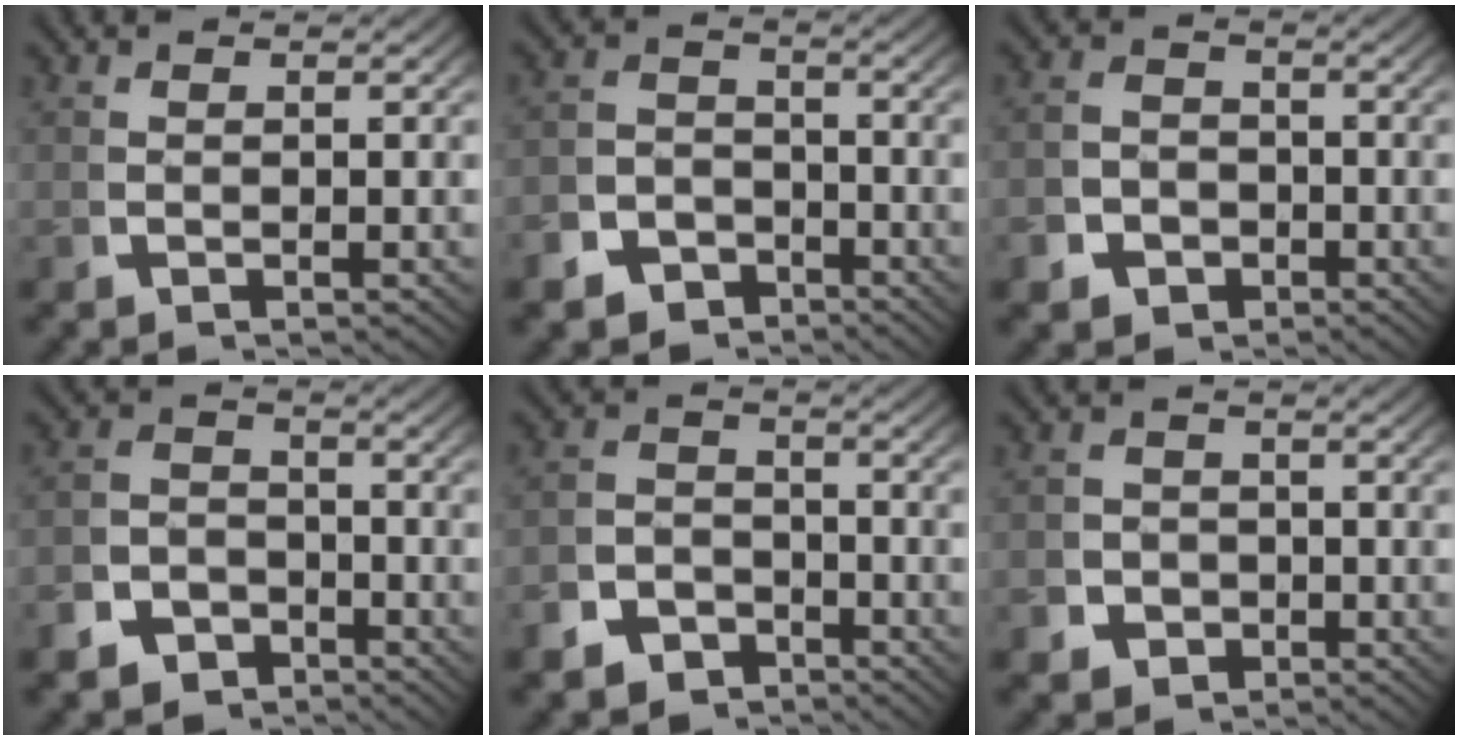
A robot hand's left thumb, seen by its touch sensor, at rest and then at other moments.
{"total": 6.7, "force": [-4.2, 4.9, 1.5], "torque": [-0.009, -0.028, -0.071]}
{"total": 5.0, "force": [-2.2, 4.1, 1.7], "torque": [-0.029, -0.020, -0.034]}
{"total": 6.2, "force": [-3.9, 4.7, 1.5], "torque": [-0.010, -0.026, -0.065]}
{"total": 6.2, "force": [-4.1, 4.4, 1.4], "torque": [-0.009, -0.026, -0.068]}
{"total": 4.7, "force": [-1.7, 4.0, 1.7], "torque": [-0.029, -0.020, -0.025]}